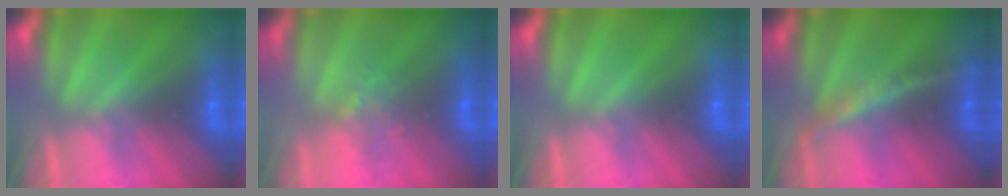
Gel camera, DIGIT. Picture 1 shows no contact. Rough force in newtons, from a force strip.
{"total": 3.7}
{"total": 0.0}
{"total": 2.4}